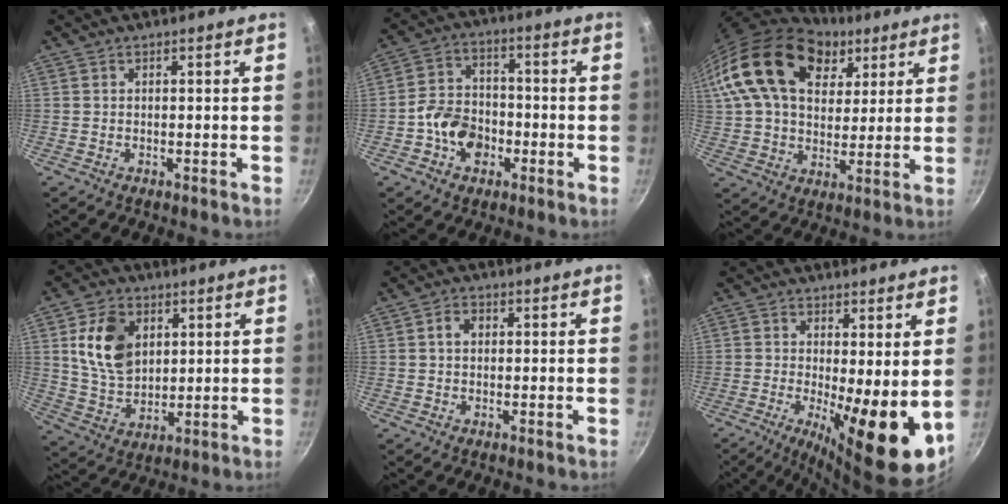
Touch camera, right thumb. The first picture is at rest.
{"total": 9.7, "force": [-3.1, 7.4, 5.5], "torque": [-0.071, 0.030, -0.064]}
{"total": 23.7, "force": [10.7, 15.2, 14.8], "torque": [-0.246, -0.009, 0.185]}
{"total": 12.5, "force": [3.6, 8.7, 8.2], "torque": [-0.128, -0.016, 0.074]}
{"total": 2.7, "force": [0.4, 2.0, 1.7], "torque": [-0.020, 0.005, 0.005]}
{"total": 13.0, "force": [-1.0, 3.5, 12.5], "torque": [-0.171, -0.017, -0.011]}